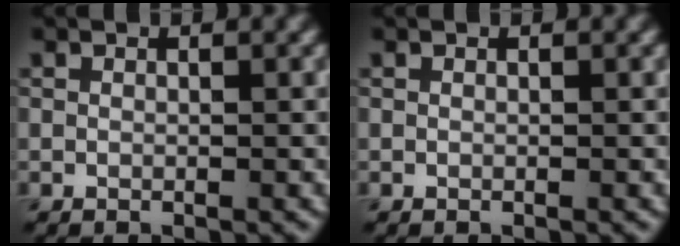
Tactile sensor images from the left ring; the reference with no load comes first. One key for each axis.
{"total": 0.0}